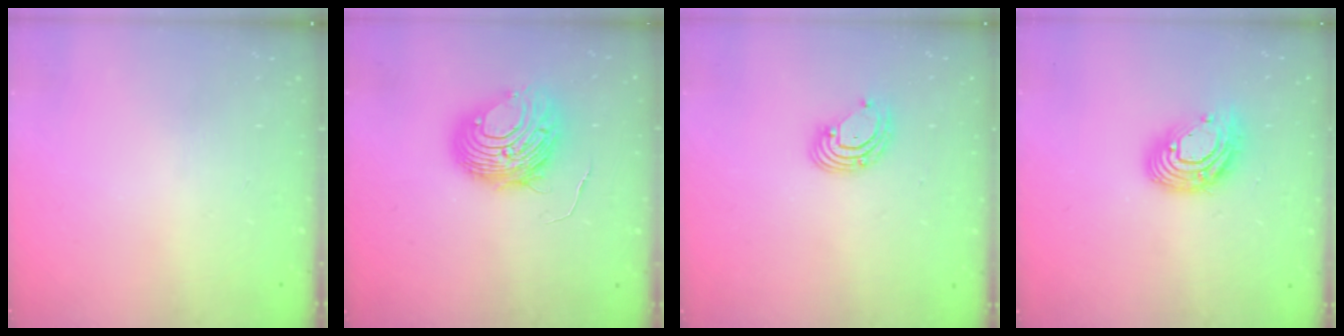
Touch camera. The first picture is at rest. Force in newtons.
{"total": 10.3, "press": 10.3, "slide": 1.0}
{"total": 4.8, "press": 4.7, "slide": 0.5}
{"total": 13.9, "press": 13.9, "slide": 1.2}